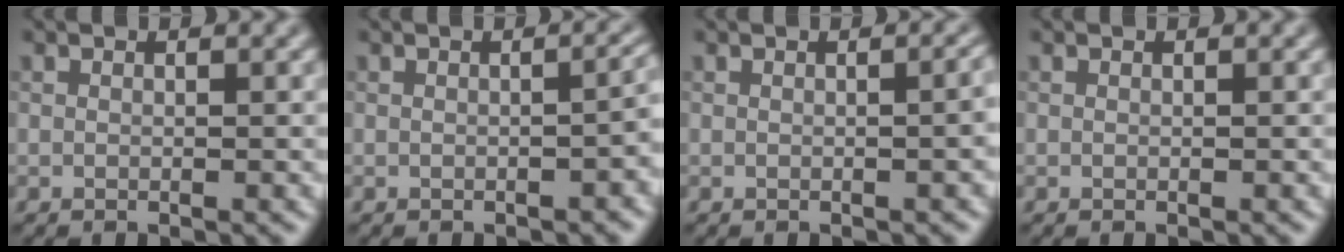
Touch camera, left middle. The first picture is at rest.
{"total": 2.6, "force": [-0.8, 1.1, 2.2], "torque": [-0.024, 0.005, -0.010]}
{"total": 2.4, "force": [-0.1, 1.0, 2.2], "torque": [-0.014, 0.007, 0.000]}
{"total": 0.0}